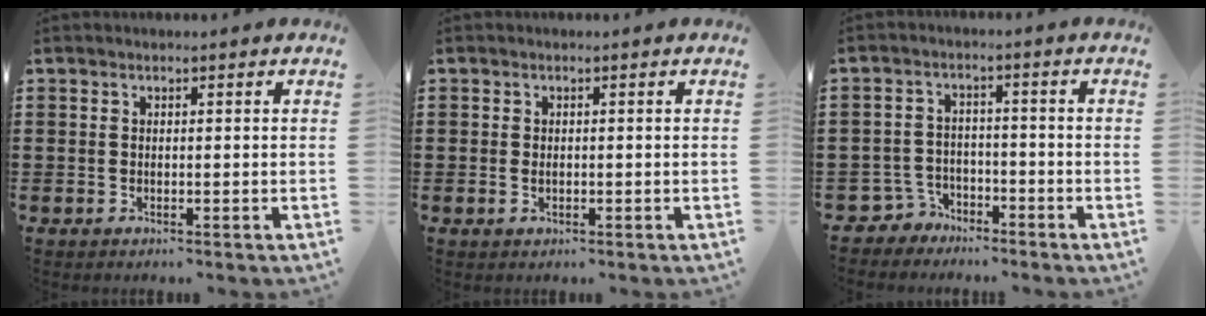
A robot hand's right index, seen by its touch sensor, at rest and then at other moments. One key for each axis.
{"total": 0.8, "fx": 0.0, "fy": 0.3, "fz": 0.8, "tx": -0.017, "ty": -0.001, "tz": 0.000}
{"total": 3.6, "fx": -3.0, "fy": 1.8, "fz": 0.2, "tx": -0.031, "ty": 0.002, "tz": -0.069}